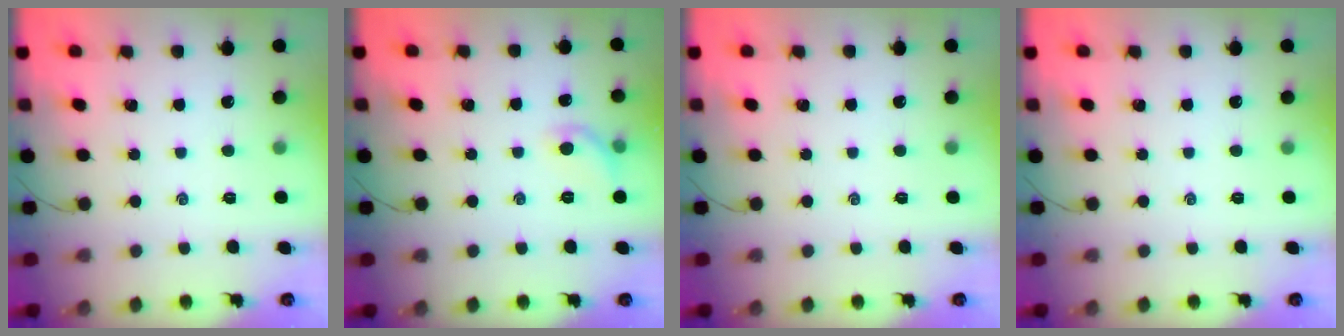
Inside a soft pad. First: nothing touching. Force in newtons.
{"total": 5.9, "press": 5.8, "slide": 1.3}
{"total": 0.0}
{"total": 0.0}